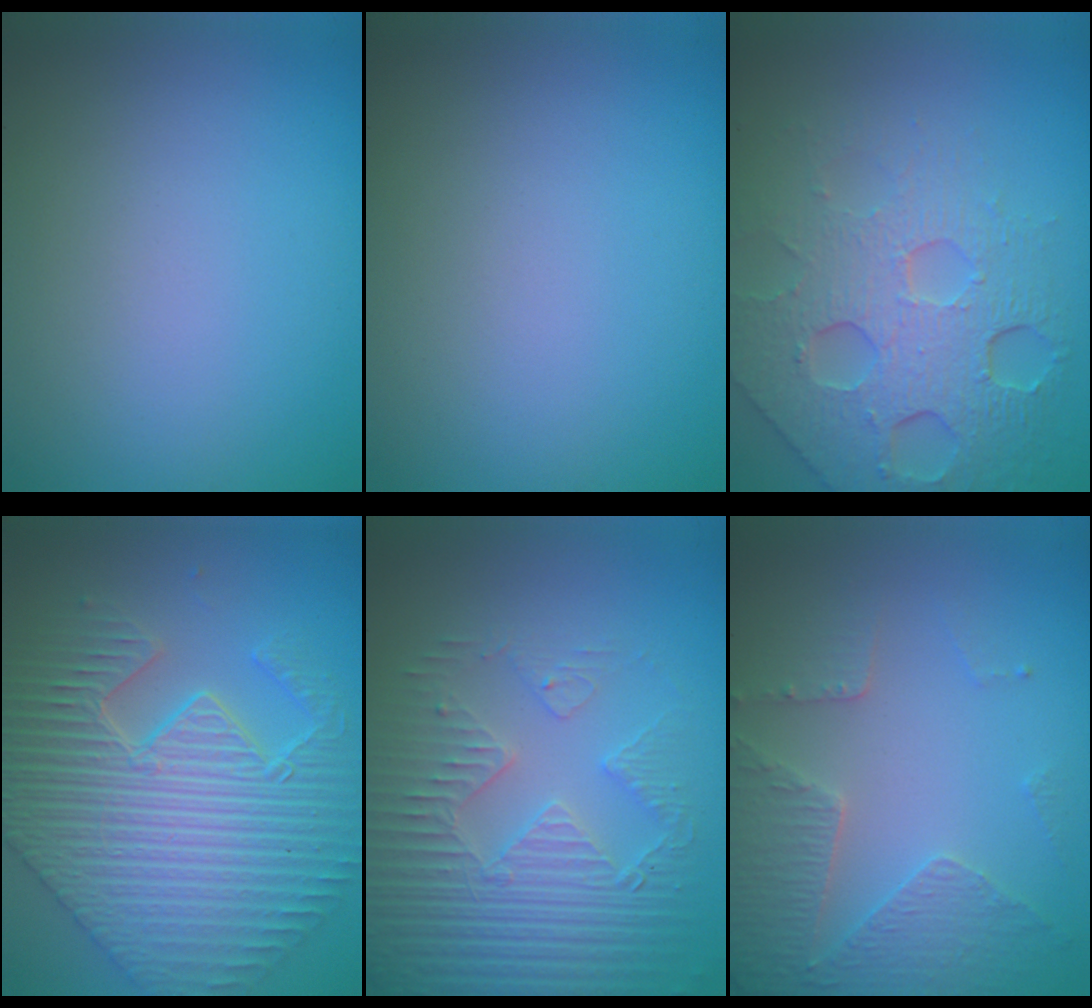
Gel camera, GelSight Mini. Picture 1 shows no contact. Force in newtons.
{"total": 0.0}
{"total": 7.8, "press": 5.3, "slide": 5.7}
{"total": 7.7, "press": 6.3, "slide": 4.6}
{"total": 4.4, "press": 4.3, "slide": 0.7}
{"total": 4.6, "press": 3.4, "slide": 3.1}